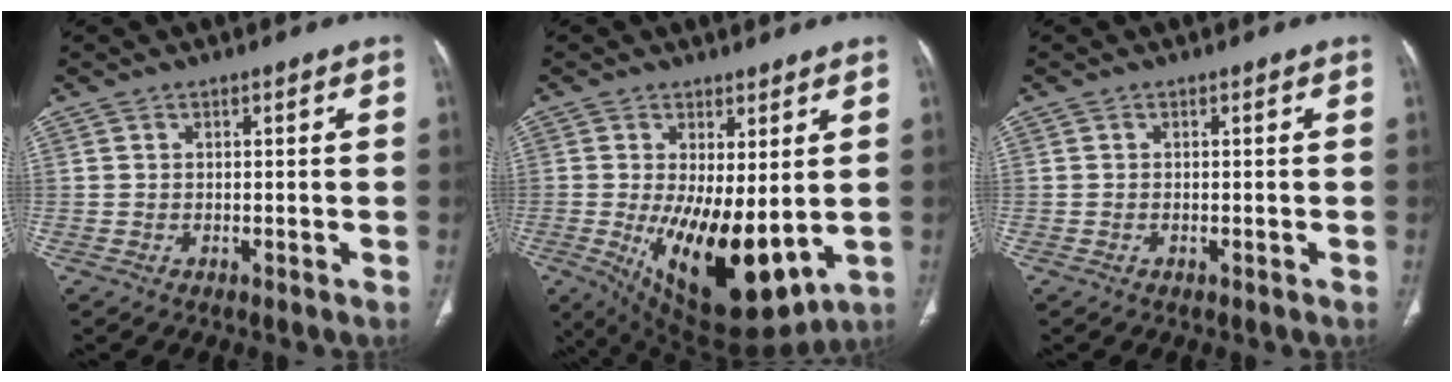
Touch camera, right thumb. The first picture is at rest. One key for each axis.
{"total": 17.2, "fx": -1.8, "fy": 7.3, "fz": 15.4, "tx": -0.246, "ty": -0.036, "tz": 0.000}
{"total": 0.0}